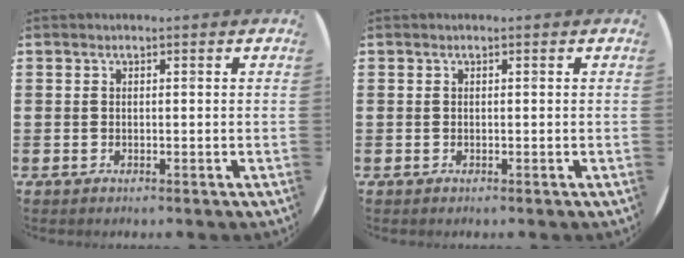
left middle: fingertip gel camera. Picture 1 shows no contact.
{"total": 0.0}